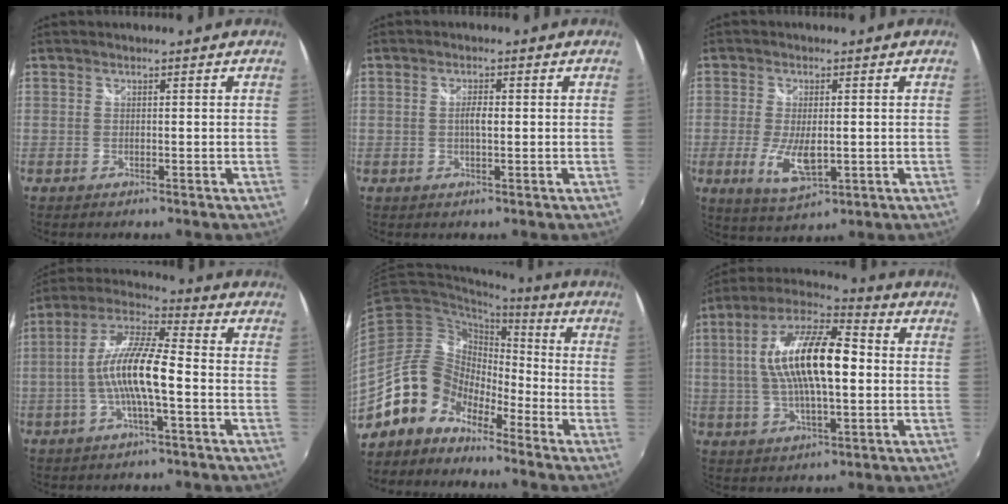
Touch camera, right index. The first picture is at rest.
{"total": 2.2, "force": [0.0, 0.6, 2.1], "torque": [-0.037, 0.001, -0.001]}
{"total": 7.7, "force": [-1.5, 3.2, 6.8], "torque": [-0.138, -0.017, -0.024]}
{"total": 12.1, "force": [-2.5, 2.1, 11.7], "torque": [-0.232, 0.007, -0.050]}
{"total": 11.2, "force": [-8.8, 6.4, 2.9], "torque": [-0.052, 0.035, -0.178]}
{"total": 17.7, "force": [1.1, 6.3, 16.6], "torque": [-0.309, 0.016, 0.011]}